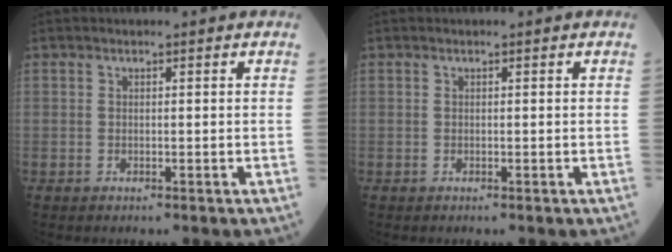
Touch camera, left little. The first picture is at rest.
{"total": 0.0}